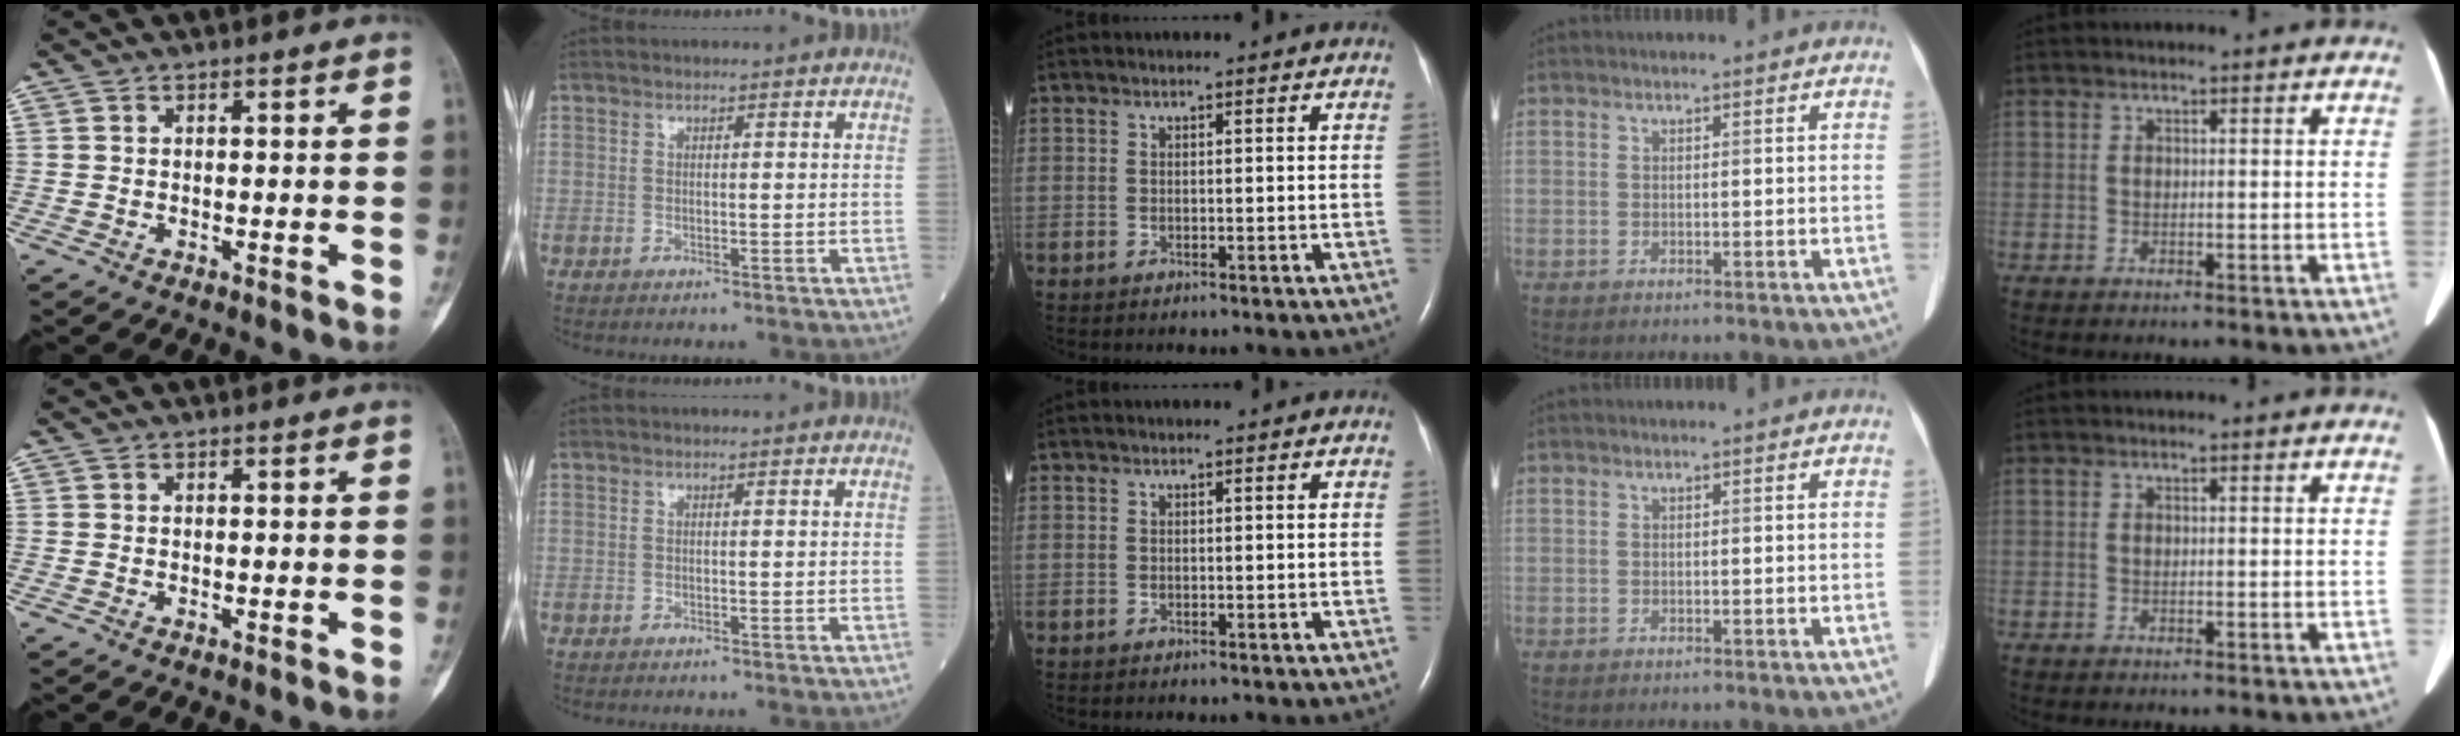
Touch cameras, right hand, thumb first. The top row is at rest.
{}